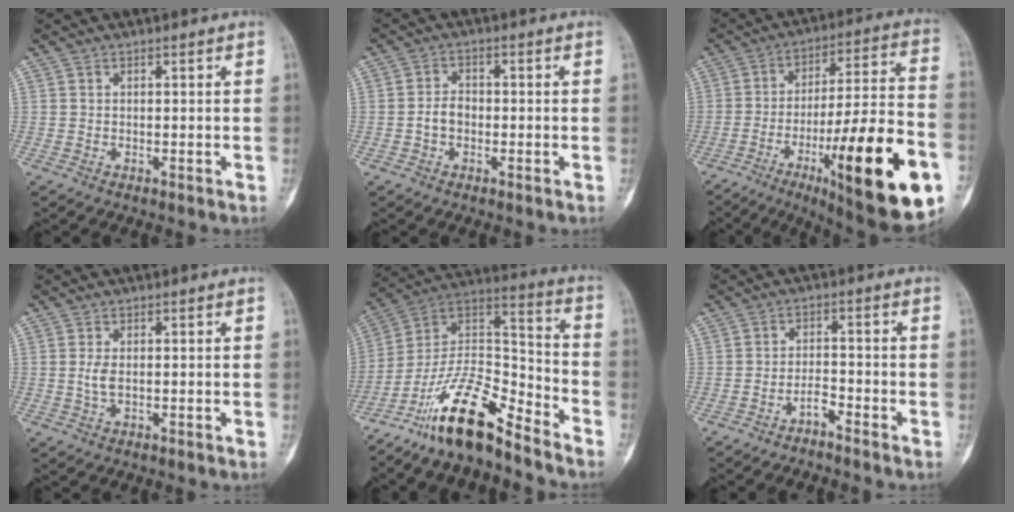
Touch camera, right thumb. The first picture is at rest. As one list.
[{"total": 3.4, "force": [-0.8, 2.5, 2.2], "torque": [-0.035, 0.014, -0.021]}, {"total": 28.5, "force": [-11.1, 6.0, 25.5], "torque": [-0.348, 0.040, -0.159]}, {"total": 2.3, "force": [0.0, 1.1, 2.1], "torque": [-0.051, -0.002, 0.000]}, {"total": 17.3, "force": [-13.1, 4.9, 10.2], "torque": [-0.171, 0.103, -0.241]}, {"total": 2.7, "force": [-2.3, 0.6, 1.3], "torque": [-0.022, 0.025, -0.044]}]